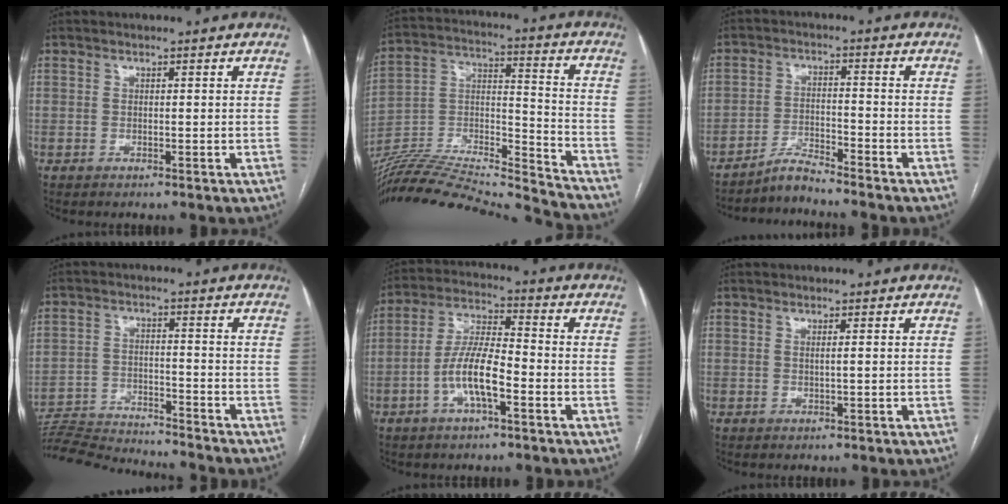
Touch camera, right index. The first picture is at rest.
{"total": 30.0, "force": [-28.0, 1.8, 10.7], "torque": [-0.193, -0.014, -0.441]}
{"total": 4.1, "force": [-4.0, -1.0, 0.4], "torque": [-0.011, -0.018, -0.074]}
{"total": 16.0, "force": [-15.5, 0.4, 3.9], "torque": [-0.066, 0.000, -0.242]}
{"total": 9.1, "force": [-3.2, 2.2, 8.2], "torque": [-0.167, 0.010, -0.062]}
{"total": 0.8, "force": [0.2, -0.1, 0.7], "torque": [-0.015, 0.000, 0.002]}